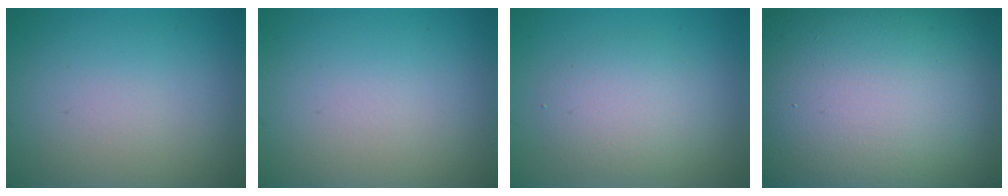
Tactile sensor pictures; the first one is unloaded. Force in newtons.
{"total": 0.0}
{"total": 3.3, "press": 3.3, "slide": 0.2}
{"total": 25.7, "press": 25.6, "slide": 1.1}